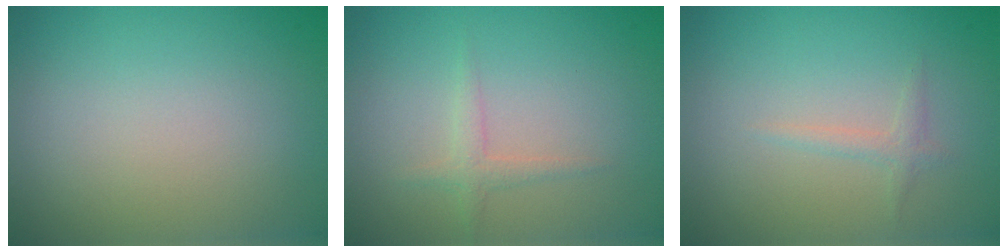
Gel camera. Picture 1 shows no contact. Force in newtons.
{"total": 1.3, "press": 1.3, "slide": 0.0}
{"total": 1.0, "press": 1.0, "slide": 0.0}